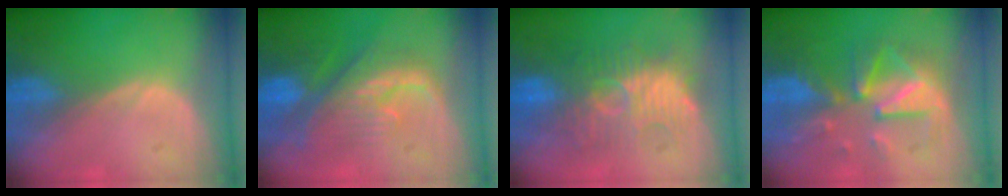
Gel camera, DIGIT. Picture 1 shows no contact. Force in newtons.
{"total": 10.2, "press": 8.9, "slide": 5.0}
{"total": 9.8, "press": 9.8, "slide": 0.8}
{"total": 9.1, "press": 9.1, "slide": 0.5}